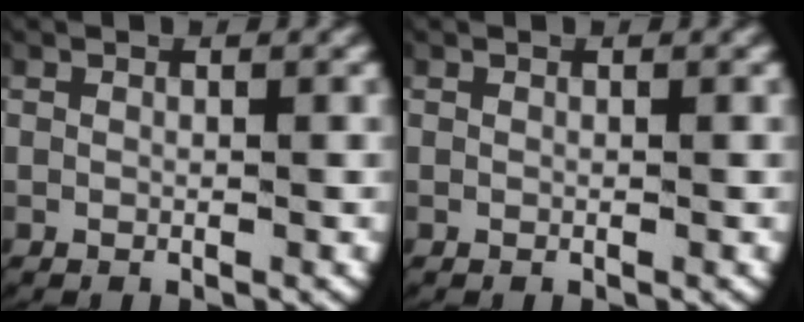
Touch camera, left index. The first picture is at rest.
{"total": 0.0}